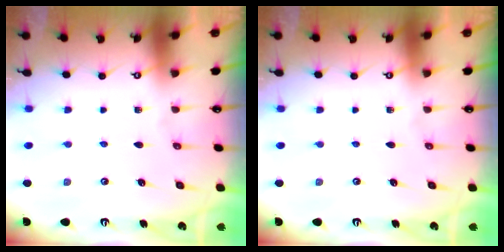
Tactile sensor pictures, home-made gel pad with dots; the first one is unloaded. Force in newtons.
{"total": 0.0}